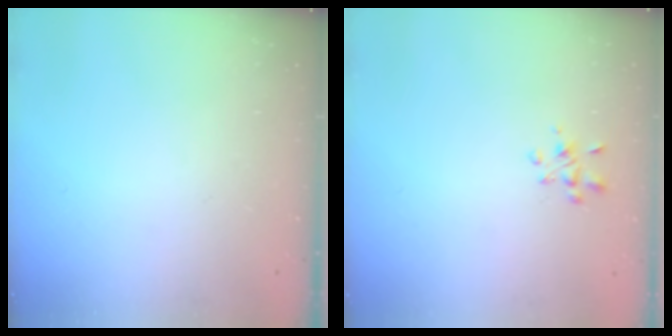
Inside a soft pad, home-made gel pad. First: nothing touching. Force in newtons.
{"total": 3.4, "press": 3.2, "slide": 1.1}